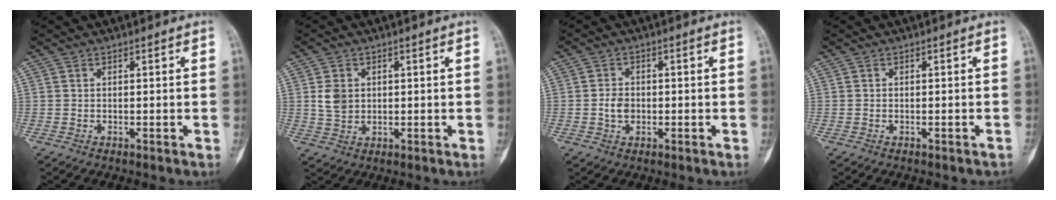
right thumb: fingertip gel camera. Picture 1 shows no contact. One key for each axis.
{"total": 4.4, "fx": 0.8, "fy": 3.5, "fz": 2.6, "tx": -0.037, "ty": -0.002, "tz": 0.020}
{"total": 3.0, "fx": -0.4, "fy": 2.3, "fz": 1.8, "tx": -0.019, "ty": 0.004, "tz": -0.010}
{"total": 0.8, "fx": -0.7, "fy": 0.2, "fz": 0.4, "tx": -0.010, "ty": 0.012, "tz": -0.005}